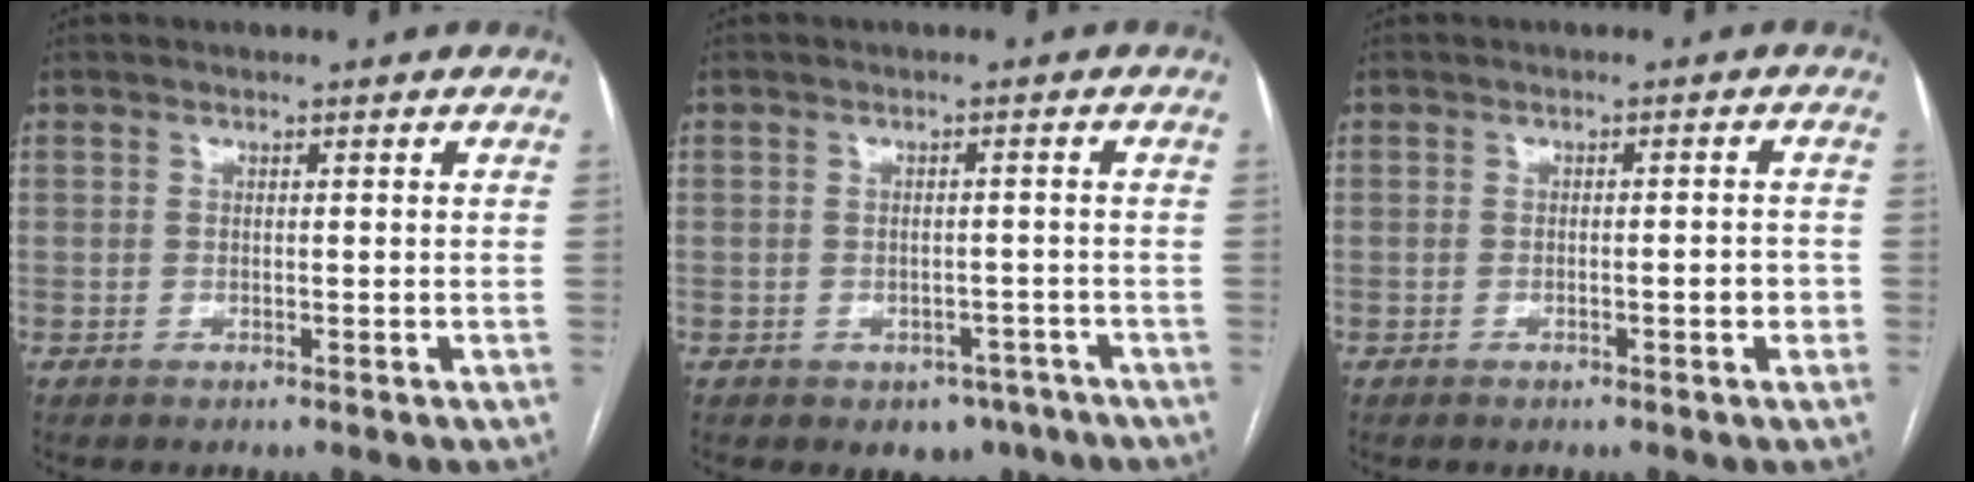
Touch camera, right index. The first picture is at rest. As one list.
[{"total": 4.4, "force": [-2.8, 3.0, 1.5], "torque": [-0.006, 0.012, -0.028]}, {"total": 2.3, "force": [-0.8, 0.4, 2.1], "torque": [-0.029, 0.007, -0.009]}]